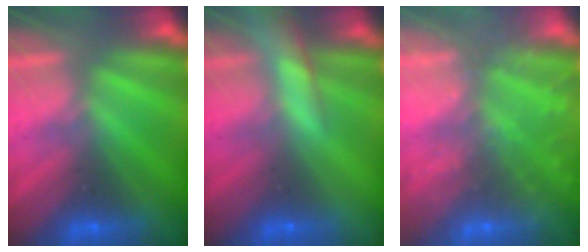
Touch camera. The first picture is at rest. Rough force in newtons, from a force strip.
{"total": 6.9}
{"total": 8.3}